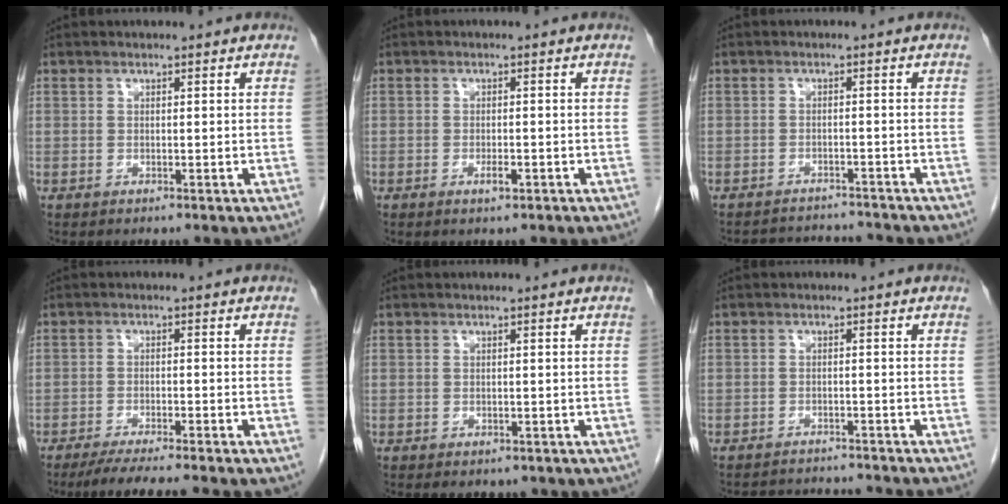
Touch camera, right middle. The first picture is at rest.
{"total": 1.4, "force": [-0.9, 0.2, 1.0], "torque": [-0.024, -0.002, -0.014]}
{"total": 7.4, "force": [-7.2, 1.0, 0.7], "torque": [-0.011, 0.007, -0.095]}
{"total": 9.0, "force": [-7.4, 0.4, 5.1], "torque": [-0.066, -0.017, -0.109]}
{"total": 4.1, "force": [-2.9, 2.3, 1.7], "torque": [-0.016, 0.001, -0.029]}
{"total": 8.2, "force": [-8.0, 0.9, 1.7], "torque": [-0.023, 0.000, -0.102]}